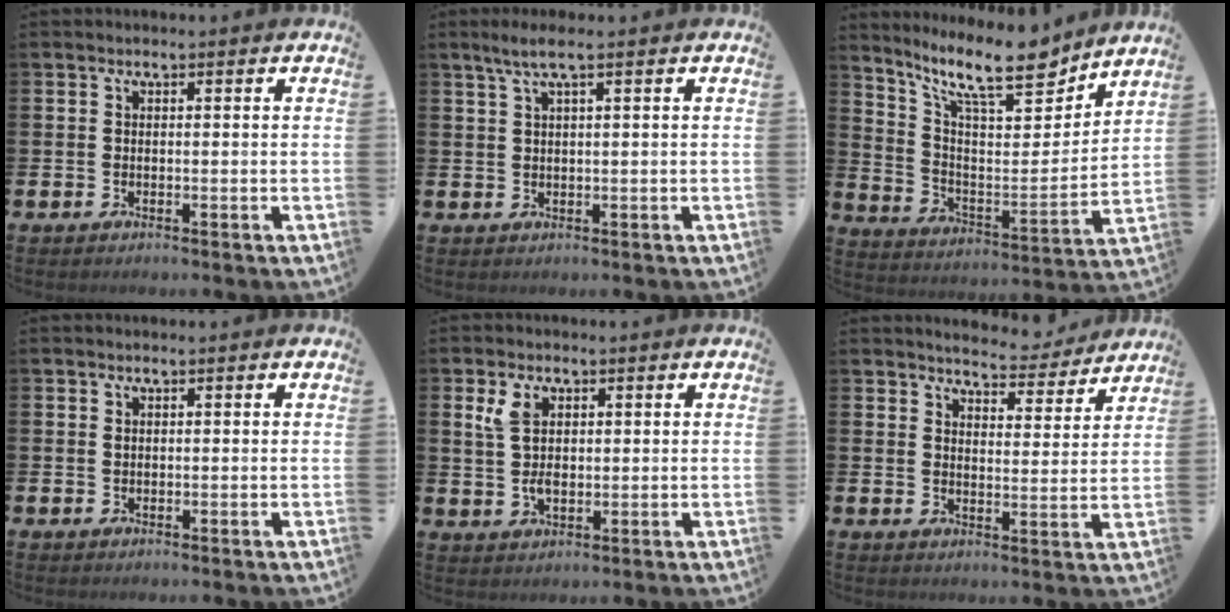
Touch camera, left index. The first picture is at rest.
{"total": 2.8, "force": [1.5, 0.2, 2.3], "torque": [-0.053, 0.004, 0.027]}
{"total": 12.4, "force": [10.3, 3.1, 6.2], "torque": [-0.137, -0.064, 0.177]}
{"total": 0.5, "force": [0.3, 0.4, 0.1], "torque": [0.011, -0.003, 0.003]}
{"total": 4.5, "force": [1.8, 2.6, 3.2], "torque": [-0.058, 0.004, 0.028]}
{"total": 5.1, "force": [5.0, 1.0, 0.1], "torque": [-0.010, -0.037, 0.086]}